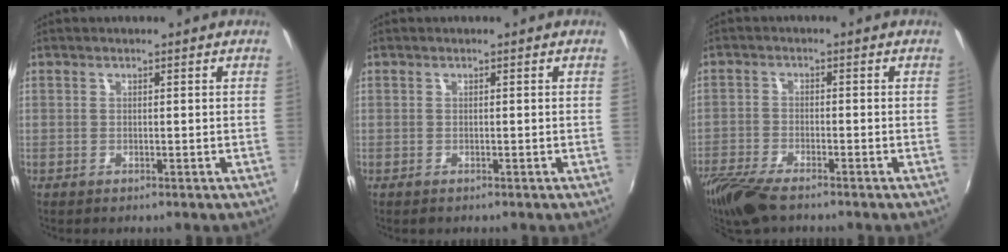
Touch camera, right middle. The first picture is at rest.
{"total": 0.0}
{"total": 9.2, "force": [-7.3, 2.2, 5.0], "torque": [-0.131, -0.032, -0.140]}